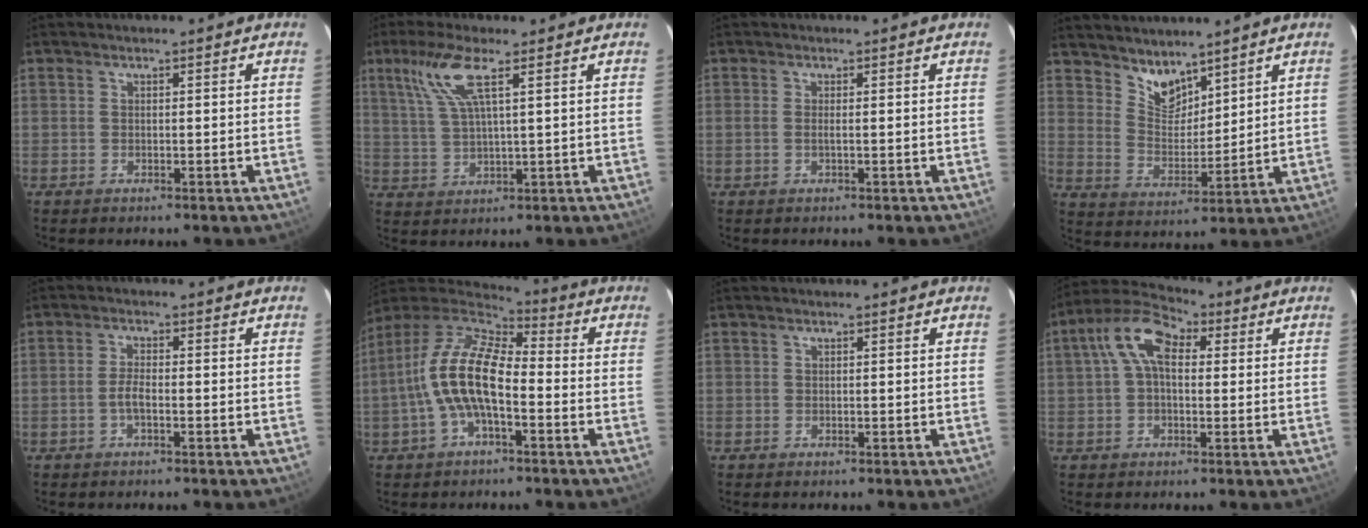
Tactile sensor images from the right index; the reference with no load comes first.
{"total": 8.0, "force": [4.0, 1.0, 6.9], "torque": [-0.150, 0.007, 0.085]}
{"total": 0.8, "force": [-0.1, -0.1, 0.7], "torque": [-0.013, 0.002, -0.003]}
{"total": 7.2, "force": [6.0, 3.1, 2.4], "torque": [-0.033, 0.000, 0.118]}
{"total": 2.3, "force": [-1.0, 0.6, 2.0], "torque": [-0.047, 0.006, -0.021]}
{"total": 12.9, "force": [-2.6, 5.1, 11.6], "torque": [-0.229, 0.012, -0.054]}
{"total": 0.0}
{"total": 9.7, "force": [2.1, 5.6, 7.6], "torque": [-0.150, 0.035, 0.029]}